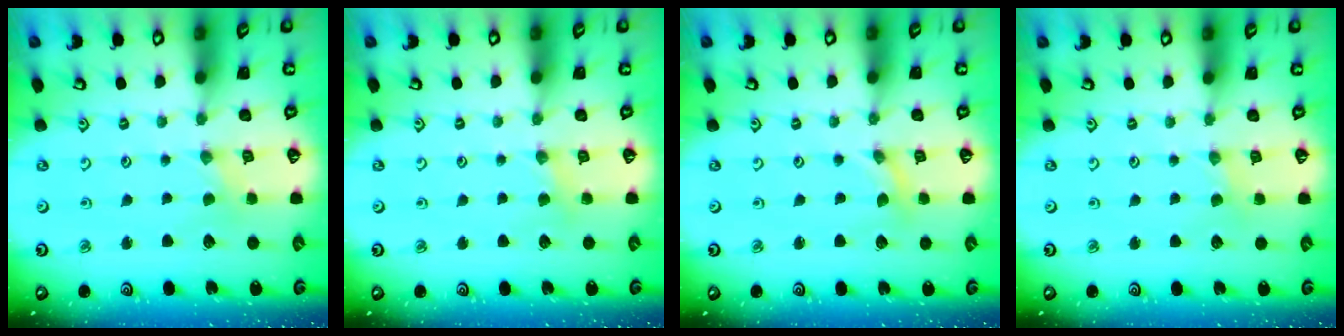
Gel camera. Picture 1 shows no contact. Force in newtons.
{"total": 3.2, "press": 3.2, "slide": 0.5}
{"total": 0.0}
{"total": 0.7, "press": 0.7, "slide": 0.2}